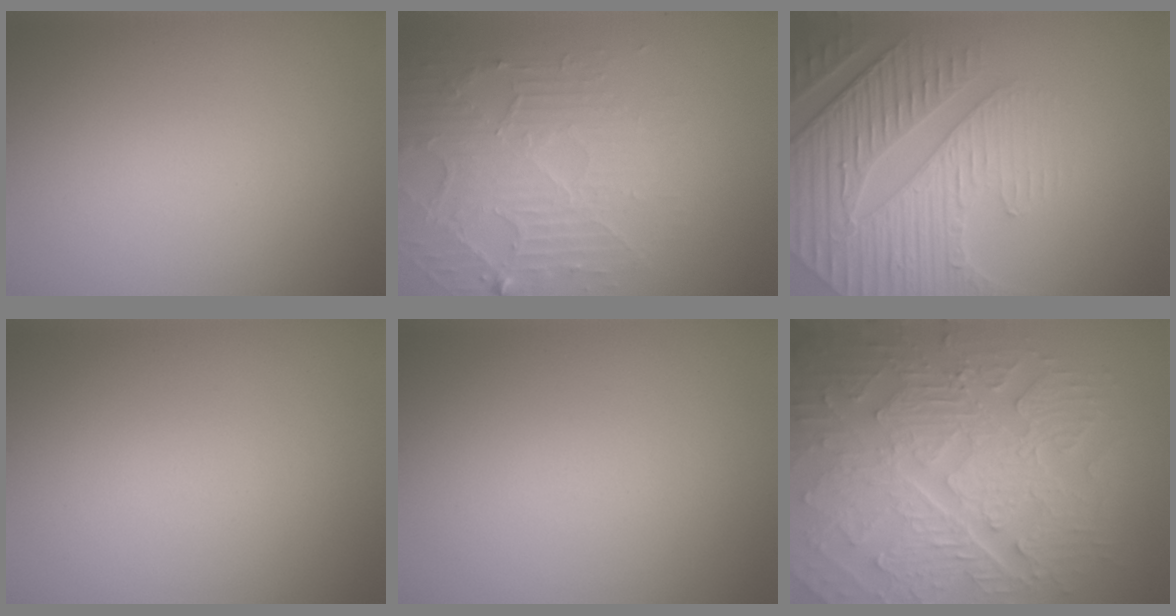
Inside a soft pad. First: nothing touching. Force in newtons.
{"total": 5.0, "press": 3.4, "slide": 3.6}
{"total": 8.0, "press": 5.8, "slide": 5.5}
{"total": 0.0}
{"total": 0.0}
{"total": 10.6, "press": 7.0, "slide": 7.9}